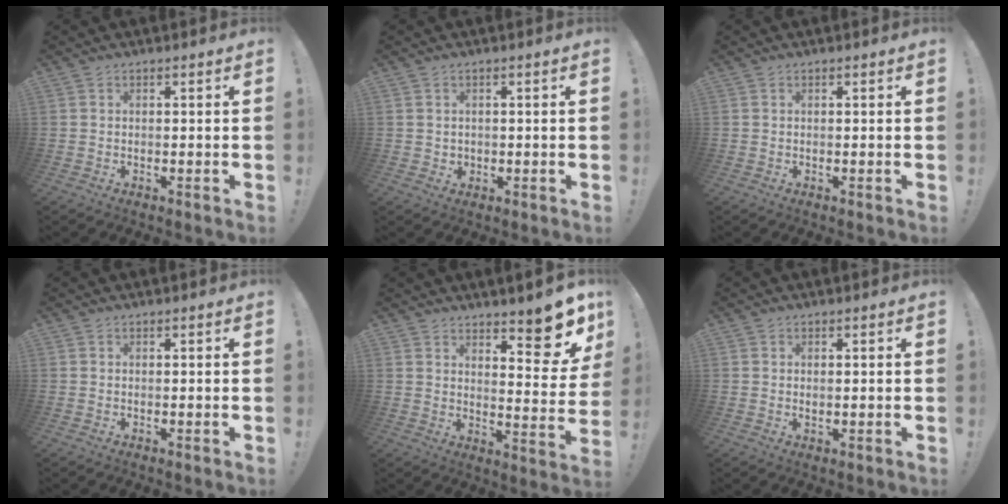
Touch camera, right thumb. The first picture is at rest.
{"total": 1.5, "force": [0.5, 1.4, 0.4], "torque": [-0.004, -0.003, 0.008]}
{"total": 0.0}
{"total": 0.0}
{"total": 10.8, "force": [8.0, 2.7, 6.7], "torque": [-0.064, -0.073, 0.131]}
{"total": 0.7, "force": [0.3, 0.1, 0.6], "torque": [-0.011, 0.001, 0.005]}